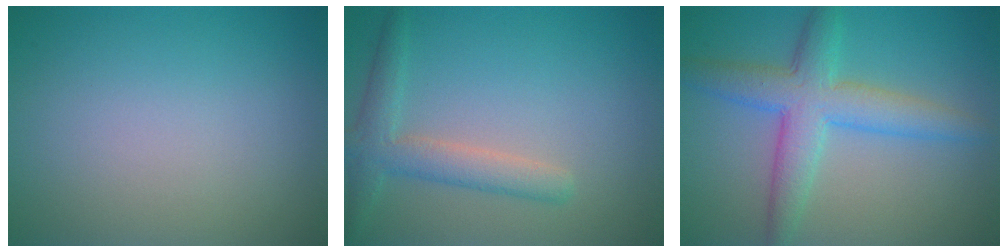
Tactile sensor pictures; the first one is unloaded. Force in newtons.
{"total": 3.3, "press": 3.3, "slide": 0.1}
{"total": 5.4, "press": 5.4, "slide": 0.0}